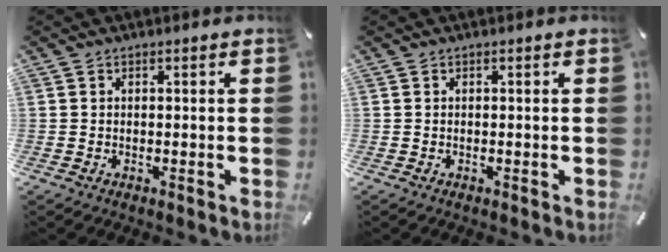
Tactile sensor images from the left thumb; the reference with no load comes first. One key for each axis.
{"total": 0.0}